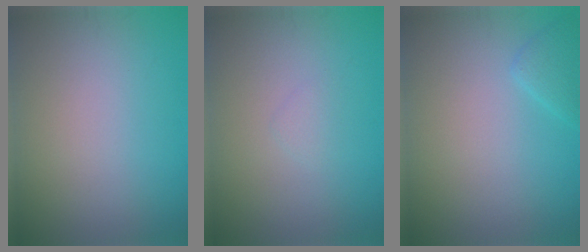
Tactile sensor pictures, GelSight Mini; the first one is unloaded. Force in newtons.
{"total": 0.6, "press": 0.6, "slide": 0.0}
{"total": 1.4, "press": 1.4, "slide": 0.1}